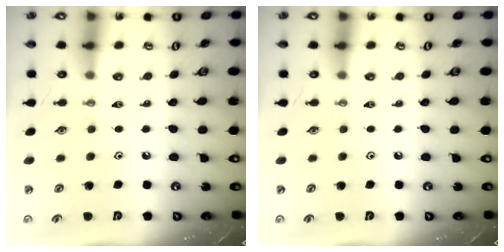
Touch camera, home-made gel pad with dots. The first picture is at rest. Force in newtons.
{"total": 0.0}